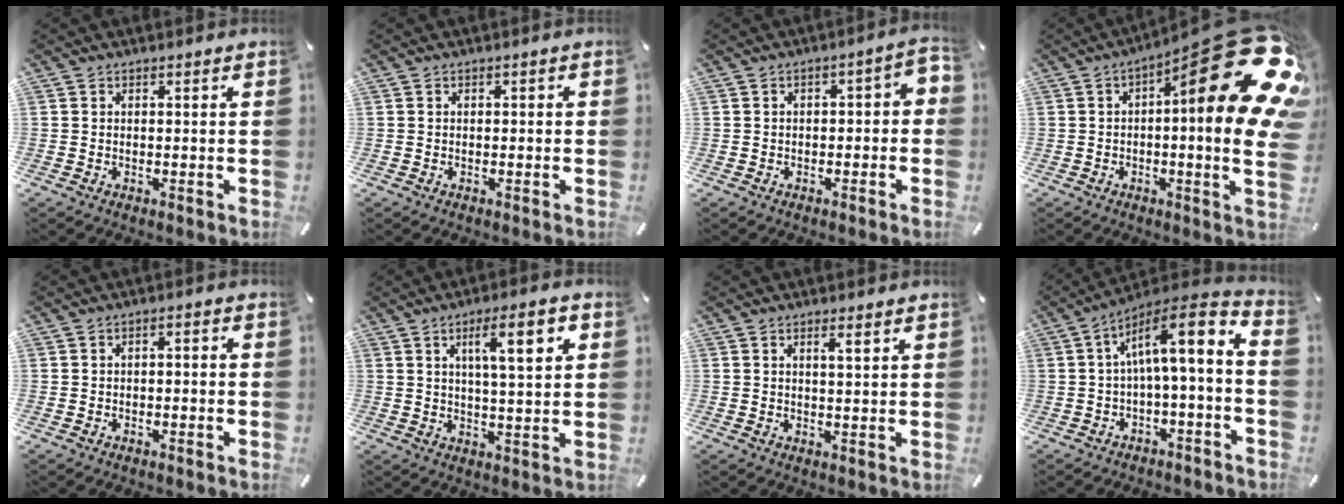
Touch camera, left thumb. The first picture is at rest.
{"total": 0.6, "force": [-0.2, 0.4, 0.3], "torque": [-0.005, 0.002, -0.005]}
{"total": 3.6, "force": [-1.8, 2.0, 2.4], "torque": [-0.040, 0.019, -0.036]}
{"total": 29.1, "force": [9.3, 7.3, 26.6], "torque": [-0.327, -0.100, 0.167]}
{"total": 1.9, "force": [-1.4, 0.7, 1.0], "torque": [-0.018, 0.008, -0.029]}
{"total": 11.6, "force": [4.4, 2.7, 10.3], "torque": [-0.166, -0.006, 0.063]}
{"total": 2.9, "force": [1.4, 0.4, 2.5], "torque": [-0.043, -0.002, 0.021]}
{"total": 10.7, "force": [1.2, 2.3, 10.4], "torque": [-0.167, -0.016, 0.015]}